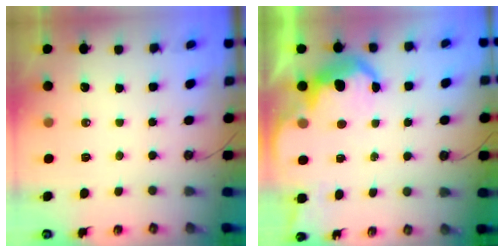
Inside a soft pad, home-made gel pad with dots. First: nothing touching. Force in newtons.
{"total": 8.6, "press": 8.5, "slide": 0.6}